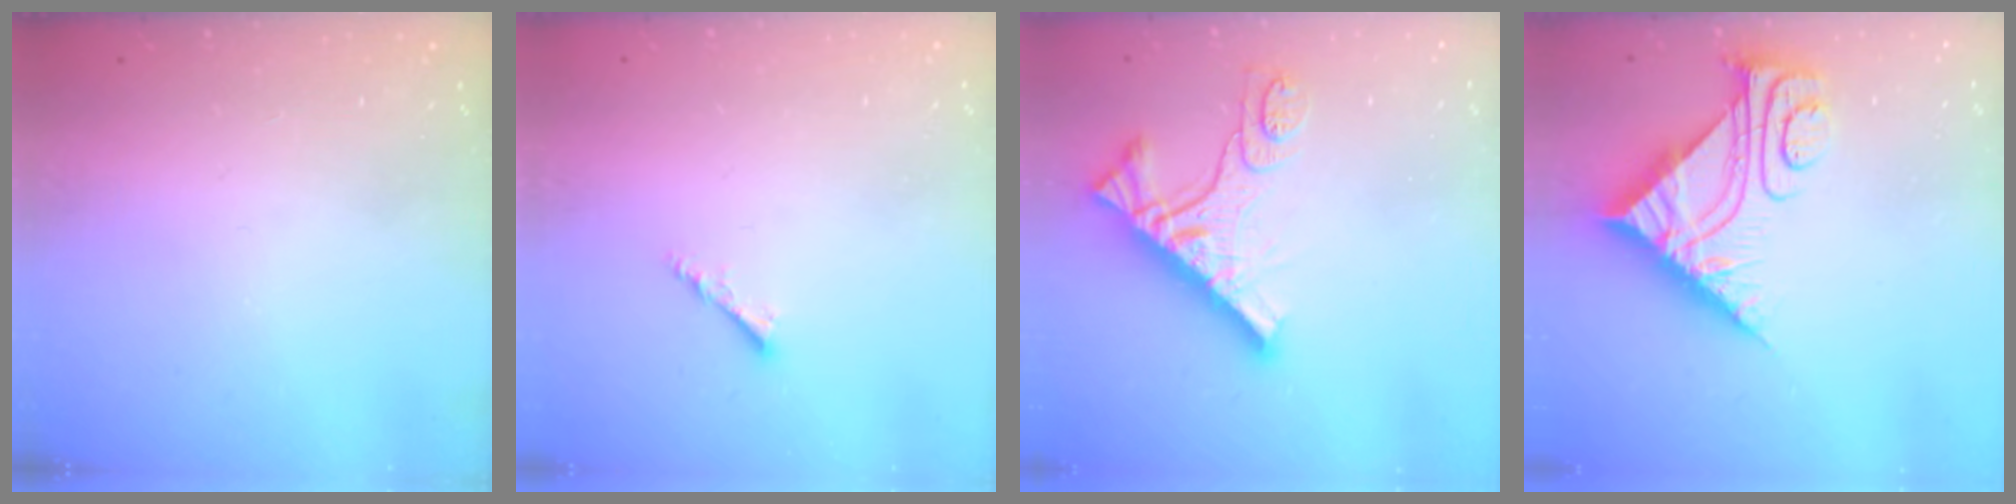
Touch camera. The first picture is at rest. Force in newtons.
{"total": 3.0, "press": 2.9, "slide": 0.6}
{"total": 11.4, "press": 11.3, "slide": 1.3}
{"total": 9.3, "press": 9.2, "slide": 0.9}